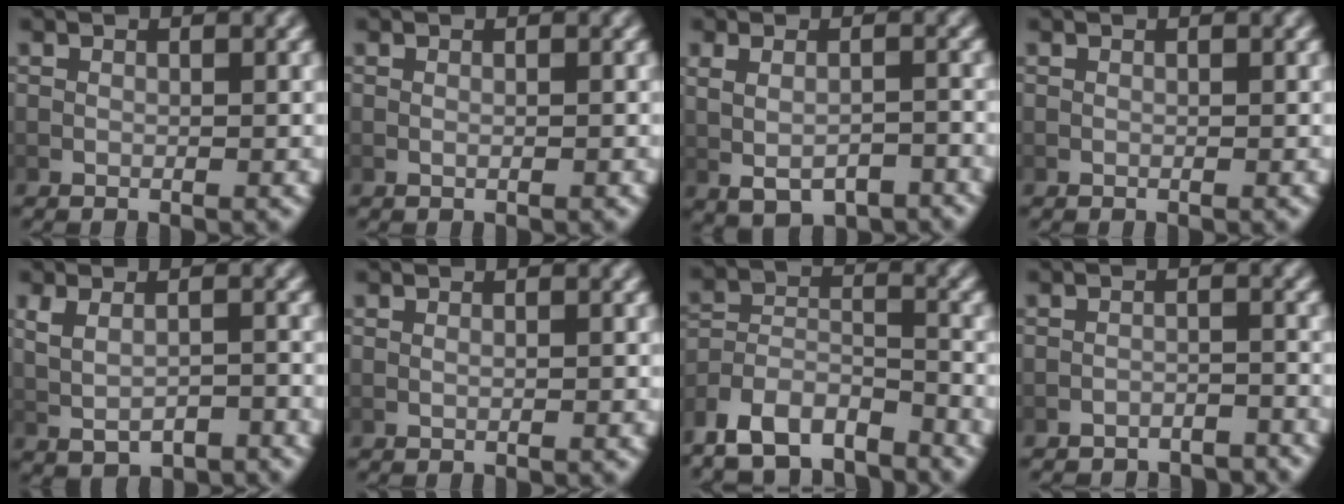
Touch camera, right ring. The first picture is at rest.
{"total": 0.0}
{"total": 3.5, "force": [-1.2, 2.2, 2.5], "torque": [-0.047, -0.010, -0.008]}
{"total": 0.0}
{"total": 2.7, "force": [-0.5, 1.7, 2.1], "torque": [-0.035, -0.002, 0.001]}
{"total": 0.0}
{"total": 8.5, "force": [-5.9, 5.4, 2.9], "torque": [-0.091, -0.043, -0.092]}
{"total": 3.9, "force": [-3.8, 0.5, 0.0], "torque": [0.004, -0.006, -0.065]}